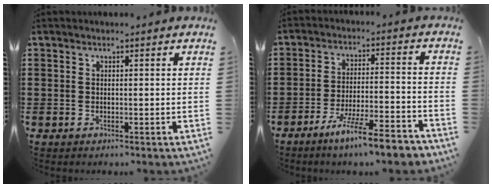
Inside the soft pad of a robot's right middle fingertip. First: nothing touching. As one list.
[{"total": 8.5, "force": [-7.0, 0.1, 4.9], "torque": [-0.092, -0.004, -0.132]}]